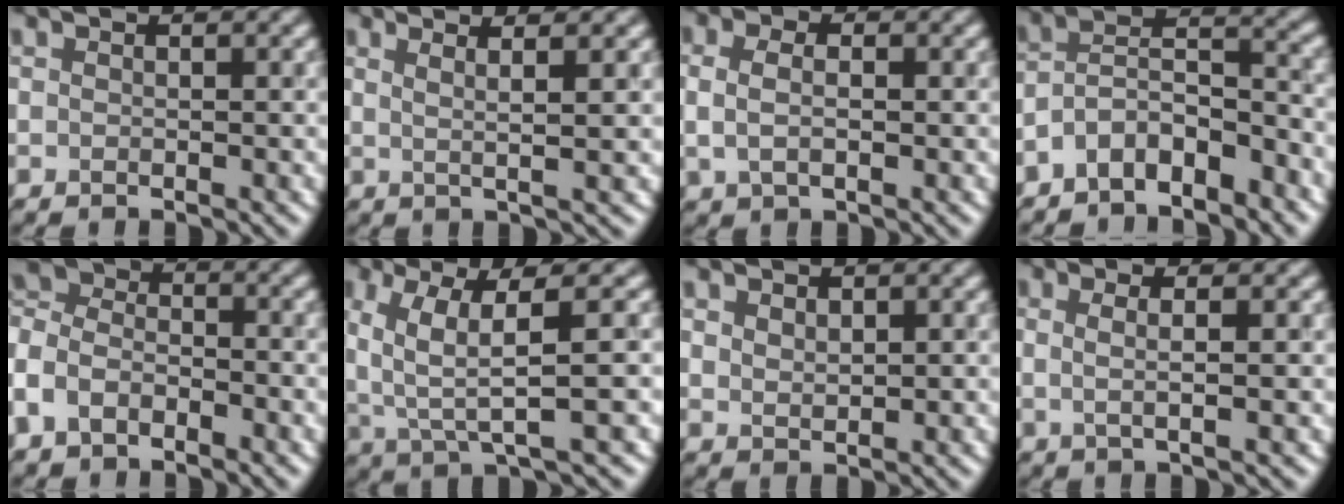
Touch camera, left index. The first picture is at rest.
{"total": 3.7, "force": [2.1, 0.9, 3.0], "torque": [-0.036, 0.015, 0.007]}
{"total": 1.9, "force": [0.0, 1.2, 1.5], "torque": [-0.040, -0.002, 0.003]}
{"total": 5.3, "force": [-4.0, 1.9, 2.9], "torque": [-0.050, 0.009, -0.071]}
{"total": 5.0, "force": [-3.1, 3.1, 2.5], "torque": [-0.059, 0.009, -0.070]}
{"total": 5.7, "force": [1.0, 1.1, 5.5], "torque": [-0.109, -0.003, 0.029]}
{"total": 1.0, "force": [0.7, 0.6, 0.4], "torque": [-0.008, -0.003, 0.025]}
{"total": 2.6, "force": [0.6, 0.9, 2.4], "torque": [-0.034, 0.003, -0.007]}